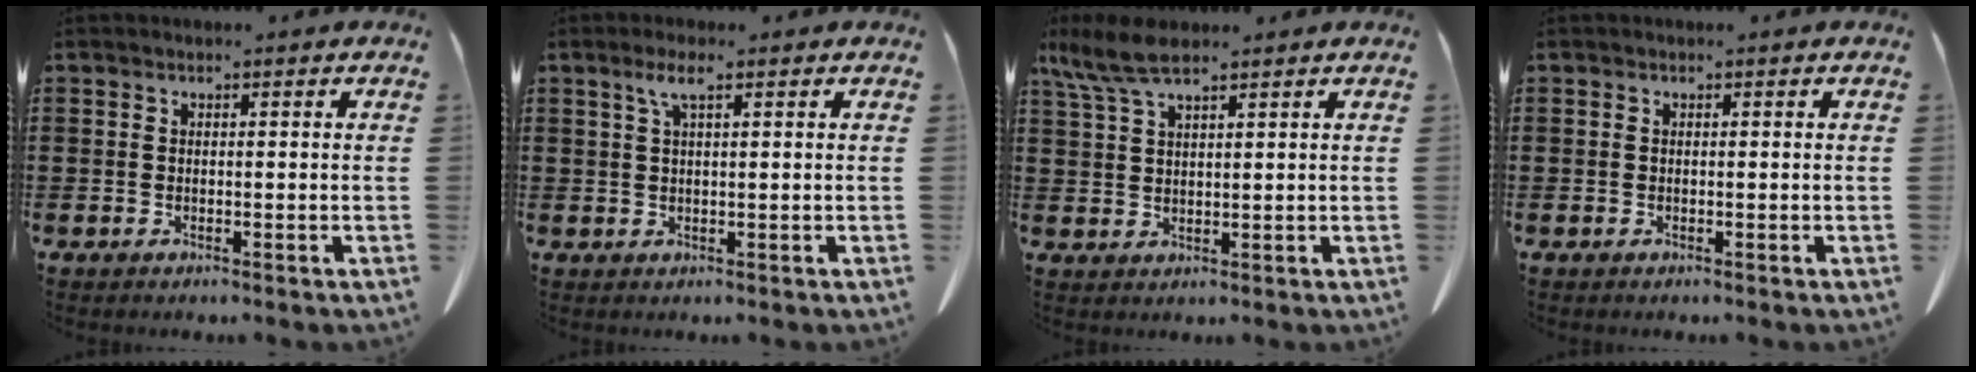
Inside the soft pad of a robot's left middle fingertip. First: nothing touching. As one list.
[{"total": 2.7, "force": [1.4, 0.4, 2.3], "torque": [-0.049, 0.006, 0.022]}, {"total": 6.0, "force": [4.3, 1.4, 4.0], "torque": [-0.095, -0.005, 0.076]}, {"total": 0.0}]